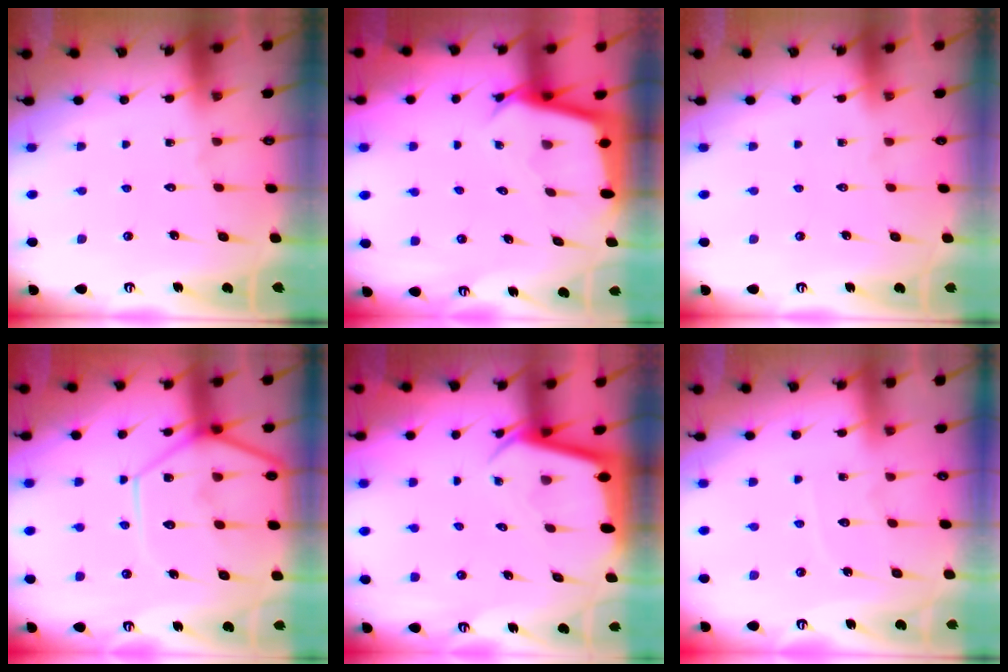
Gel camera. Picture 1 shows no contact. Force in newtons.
{"total": 2.8, "press": 2.8, "slide": 0.0}
{"total": 0.0}
{"total": 13.9, "press": 13.9, "slide": 1.3}
{"total": 3.4, "press": 3.4, "slide": 0.1}
{"total": 4.0, "press": 4.0, "slide": 0.3}